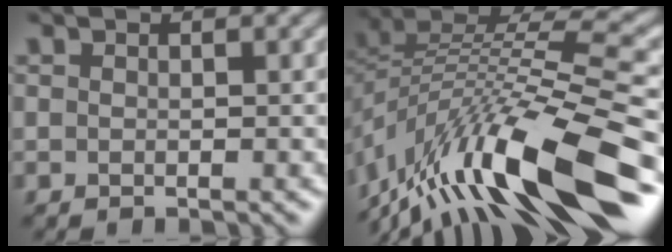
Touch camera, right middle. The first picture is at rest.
{"total": 14.0, "force": [-7.3, 4.2, 11.1], "torque": [-0.211, 0.025, -0.131]}